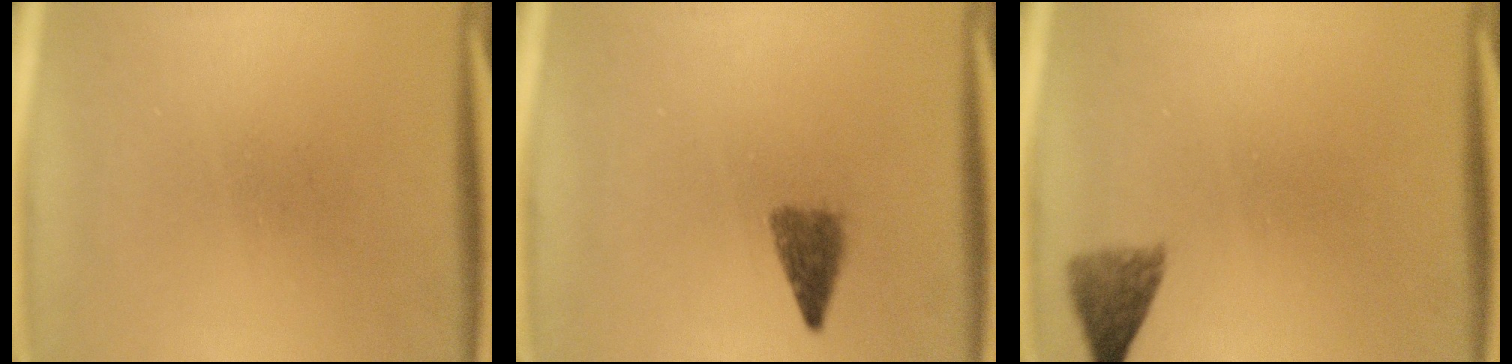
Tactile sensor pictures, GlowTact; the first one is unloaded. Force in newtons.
{"total": 2.8}
{"total": 3.0}